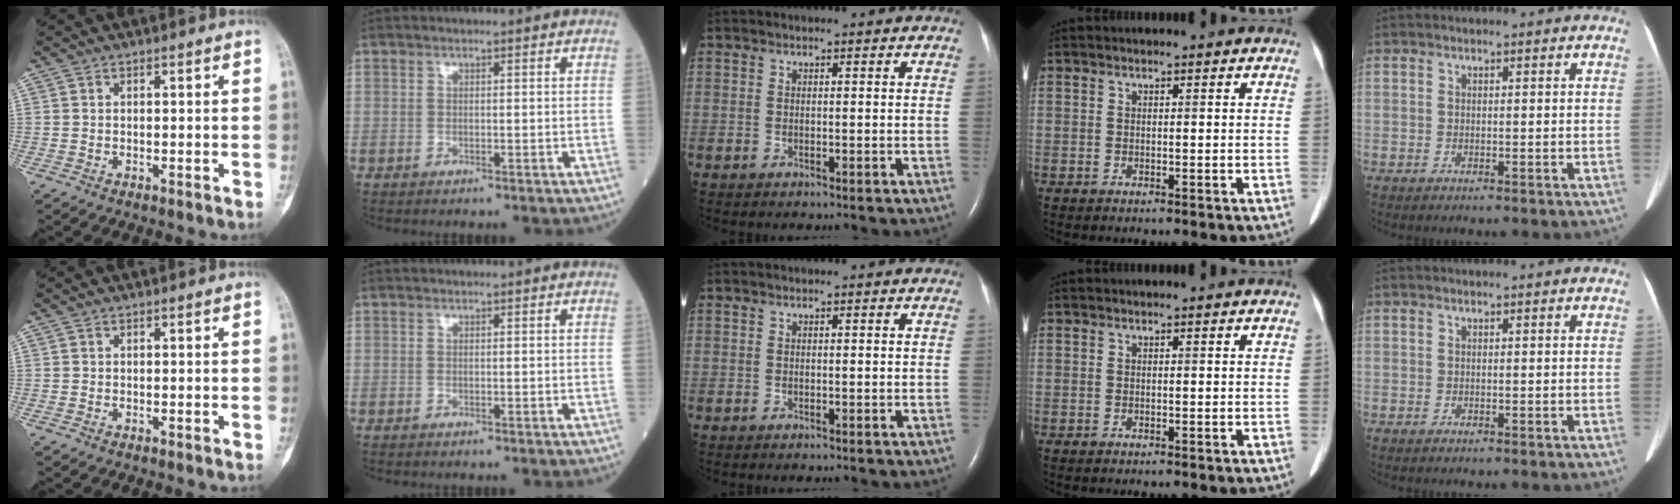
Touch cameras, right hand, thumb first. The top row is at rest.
{}